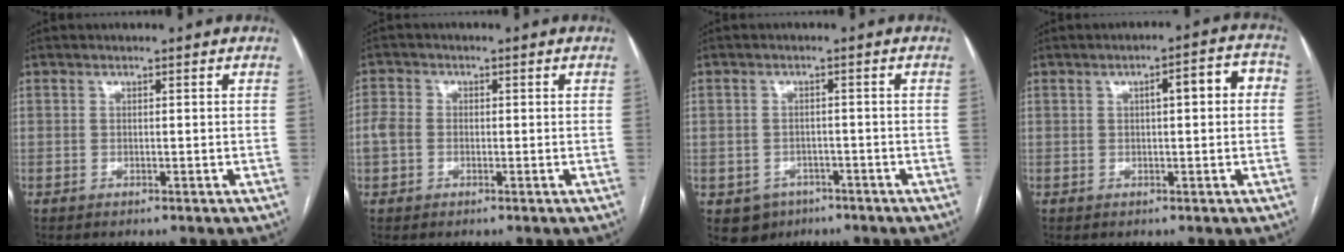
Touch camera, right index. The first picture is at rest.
{"total": 3.1, "force": [-0.5, 2.5, 1.6], "torque": [-0.046, 0.015, -0.010]}
{"total": 4.6, "force": [-2.4, 3.9, 0.7], "torque": [-0.007, 0.007, -0.029]}
{"total": 5.5, "force": [0.8, 1.3, 5.3], "torque": [-0.071, 0.028, 0.008]}